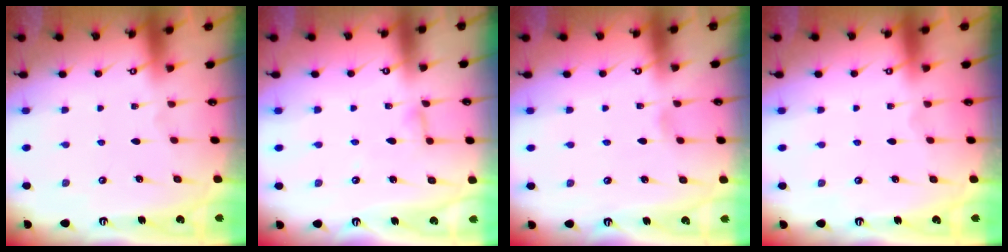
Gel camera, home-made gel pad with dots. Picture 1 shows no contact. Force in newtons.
{"total": 3.4, "press": 3.4, "slide": 0.3}
{"total": 2.5, "press": 2.5, "slide": 0.2}
{"total": 0.0}